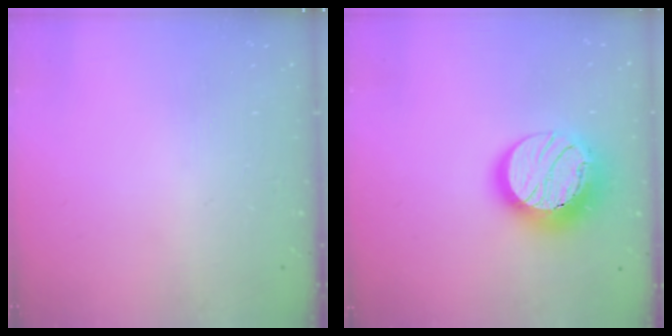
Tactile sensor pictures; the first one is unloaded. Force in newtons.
{"total": 16.9, "press": 16.9, "slide": 1.4}